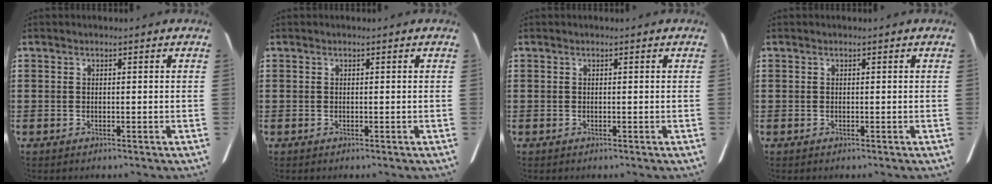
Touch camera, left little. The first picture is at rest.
{"total": 0.0}
{"total": 0.0}
{"total": 0.0}